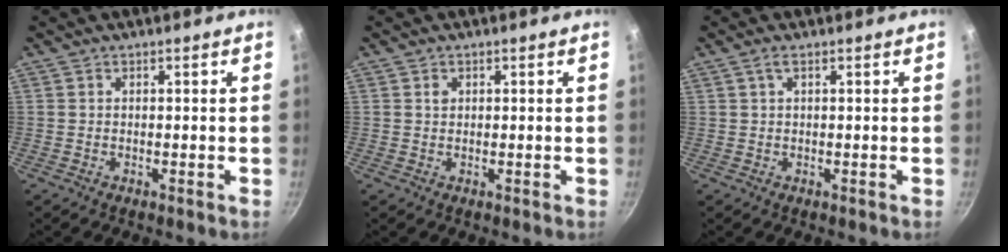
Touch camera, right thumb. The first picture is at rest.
{"total": 1.0, "force": [0.4, 0.8, 0.4], "torque": [-0.005, 0.001, 0.006]}
{"total": 1.2, "force": [0.6, 0.3, 1.1], "torque": [-0.022, 0.003, 0.013]}